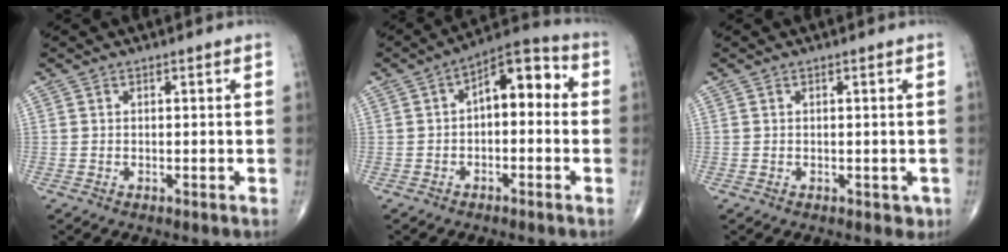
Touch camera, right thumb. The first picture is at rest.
{"total": 9.5, "force": [0.4, 5.2, 7.9], "torque": [-0.087, 0.038, -0.008]}
{"total": 1.5, "force": [-0.2, 1.1, 1.1], "torque": [-0.006, 0.001, 0.000]}